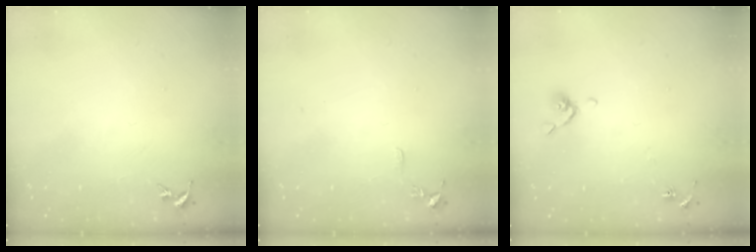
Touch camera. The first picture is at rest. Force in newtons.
{"total": 4.4, "press": 4.4, "slide": 0.6}
{"total": 5.2, "press": 5.1, "slide": 1.0}